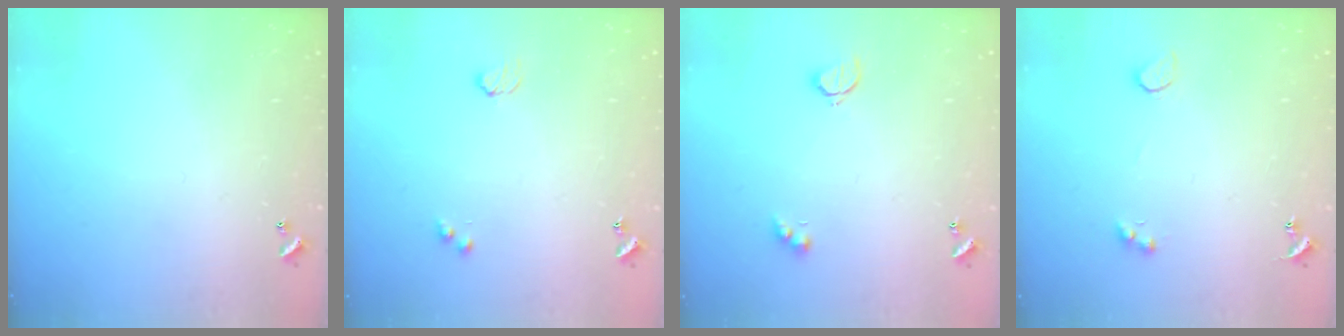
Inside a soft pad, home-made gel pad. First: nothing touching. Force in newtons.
{"total": 2.9, "press": 2.9, "slide": 0.5}
{"total": 2.6, "press": 2.6, "slide": 0.5}
{"total": 2.1, "press": 1.9, "slide": 1.0}